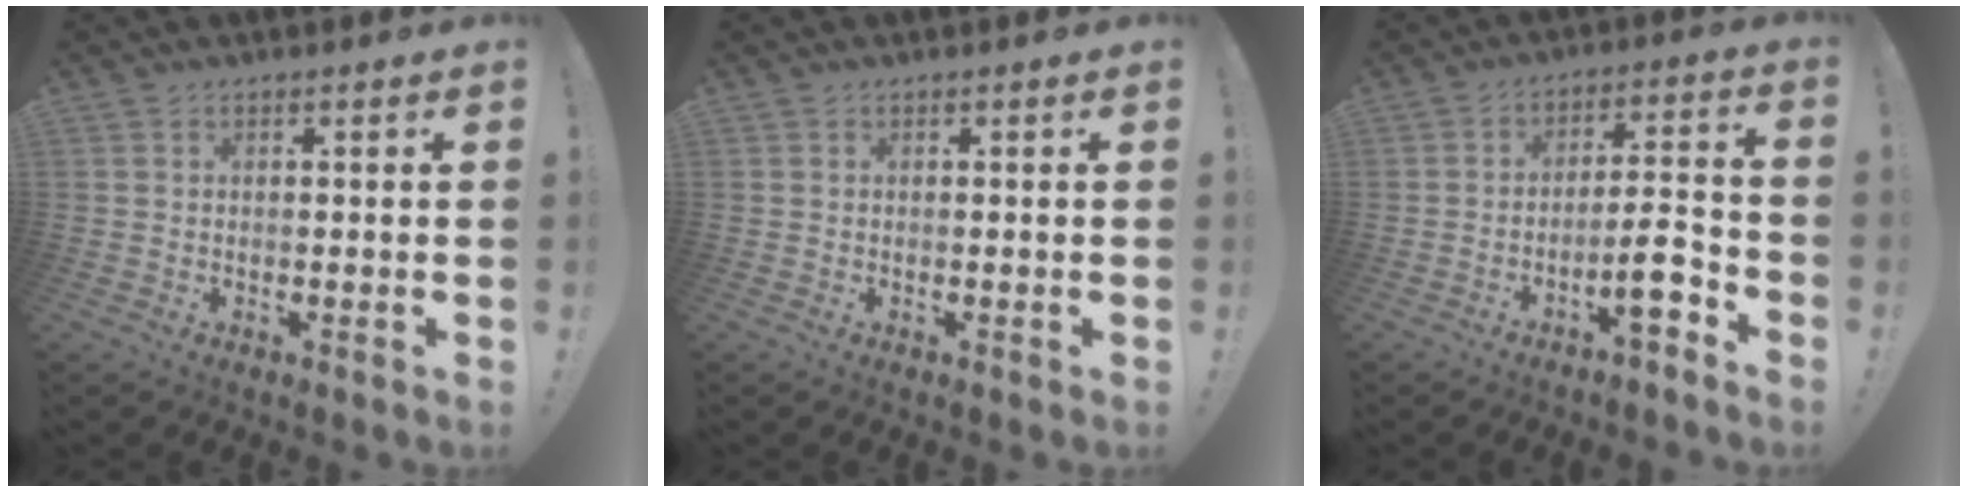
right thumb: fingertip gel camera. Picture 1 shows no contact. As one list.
[{"total": 0.0}, {"total": 9.3, "force": [-5.3, 2.1, 7.3], "torque": [-0.109, 0.028, -0.089]}]